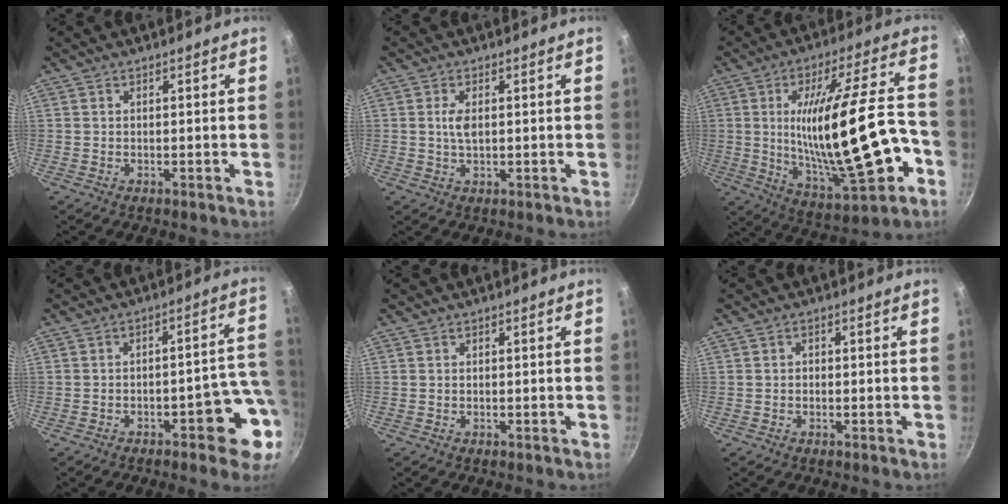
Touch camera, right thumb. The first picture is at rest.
{"total": 3.0, "force": [0.4, 1.6, 2.5], "torque": [-0.046, 0.001, 0.008]}
{"total": 25.1, "force": [-4.4, 7.9, 23.5], "torque": [-0.362, 0.028, -0.046]}
{"total": 8.7, "force": [-3.2, 3.3, 7.4], "torque": [-0.051, 0.045, -0.039]}
{"total": 0.0}
{"total": 0.7, "force": [-0.3, 0.6, 0.2], "torque": [-0.003, 0.002, -0.005]}